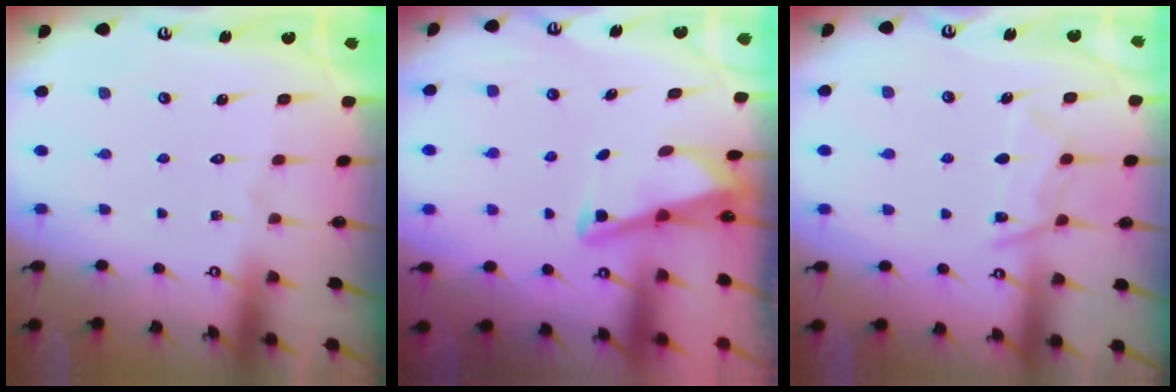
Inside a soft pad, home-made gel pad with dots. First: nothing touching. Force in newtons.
{"total": 2.8, "press": 2.7, "slide": 0.4}
{"total": 8.9, "press": 8.9, "slide": 0.9}